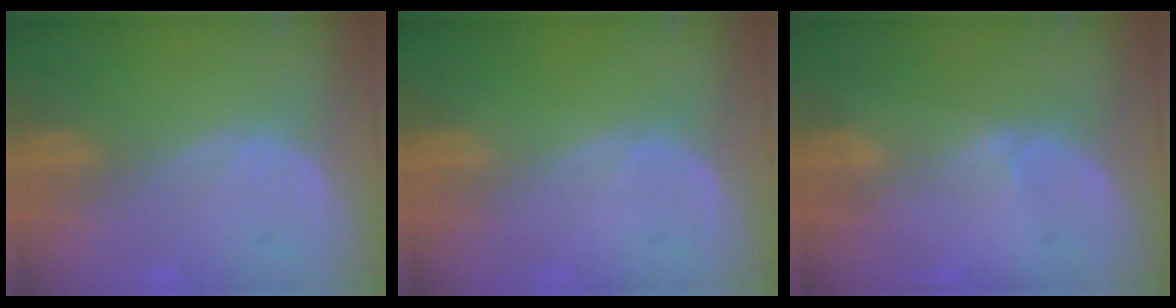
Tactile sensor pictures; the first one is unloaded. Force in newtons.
{"total": 0.0}
{"total": 1.3, "press": 1.1, "slide": 0.8}